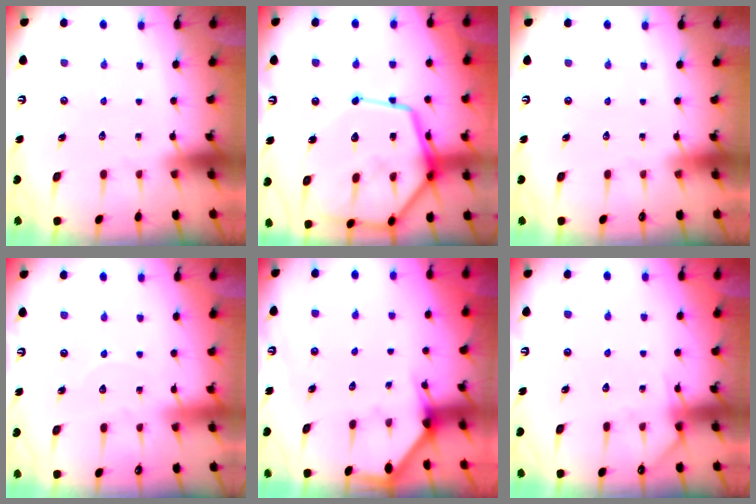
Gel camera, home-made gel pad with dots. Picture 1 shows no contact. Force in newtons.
{"total": 25.3, "press": 25.2, "slide": 2.4}
{"total": 0.0}
{"total": 3.1, "press": 3.1, "slide": 0.3}
{"total": 2.6, "press": 2.6, "slide": 0.3}
{"total": 4.4, "press": 4.3, "slide": 0.6}